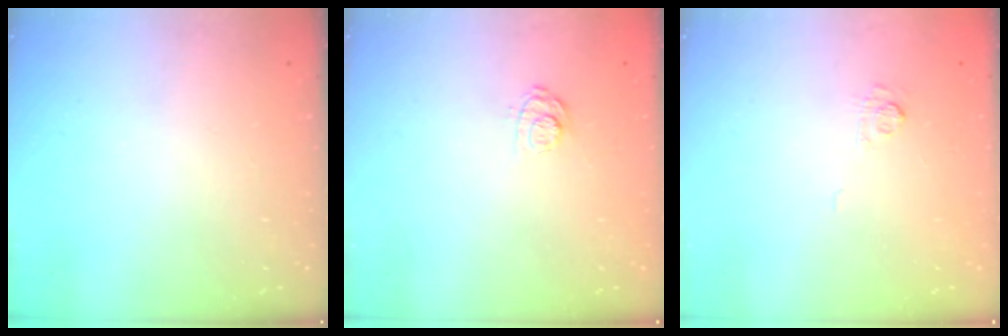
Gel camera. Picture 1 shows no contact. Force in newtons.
{"total": 9.2, "press": 9.1, "slide": 1.4}
{"total": 4.6, "press": 4.4, "slide": 1.1}